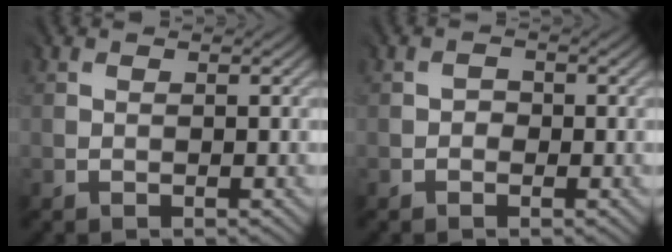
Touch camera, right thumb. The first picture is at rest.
{"total": 1.0, "force": [-0.7, 0.7, 0.0], "torque": [0.007, 0.001, -0.012]}